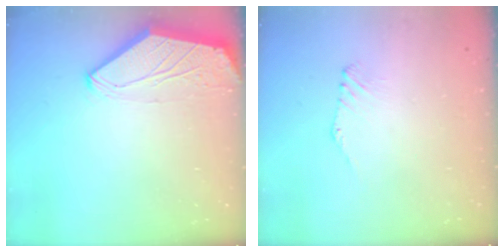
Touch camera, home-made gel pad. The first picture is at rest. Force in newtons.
{"total": 0.6, "press": 0.5, "slide": 0.3}